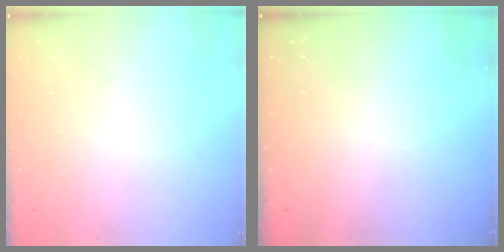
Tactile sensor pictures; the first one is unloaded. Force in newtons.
{"total": 0.0}